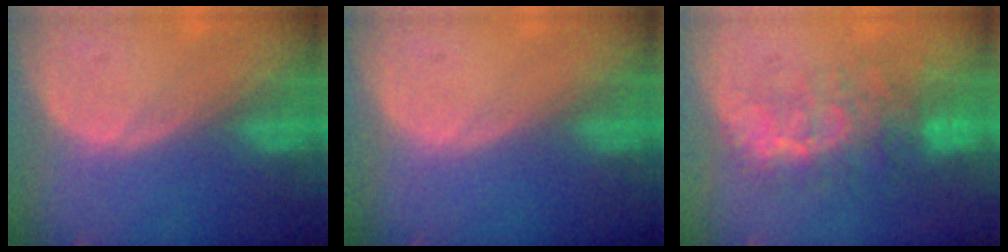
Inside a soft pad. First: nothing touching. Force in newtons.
{"total": 0.0}
{"total": 9.8, "press": 8.4, "slide": 5.0}